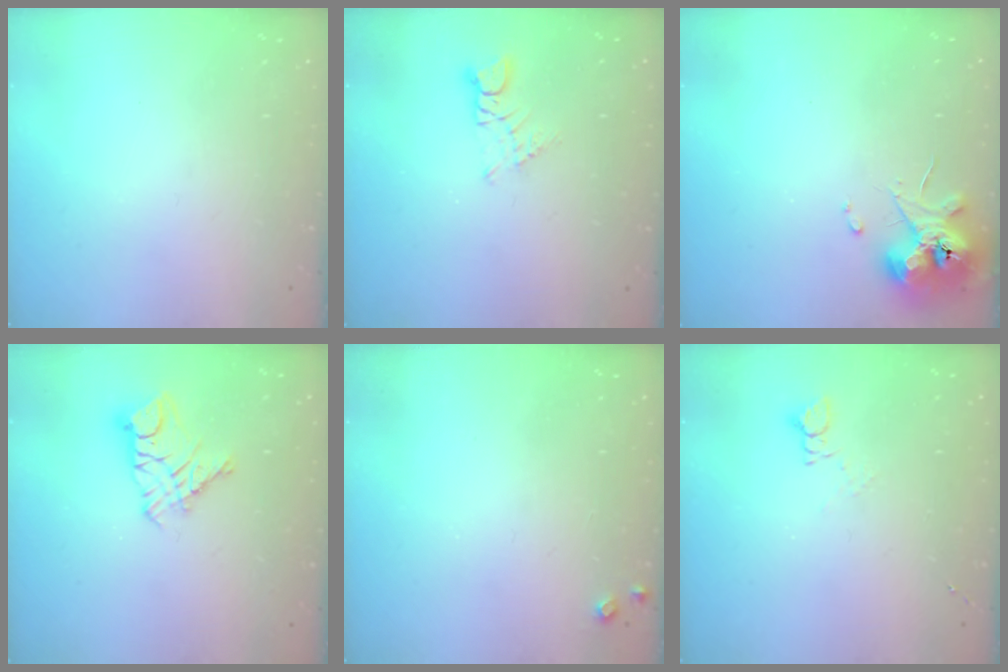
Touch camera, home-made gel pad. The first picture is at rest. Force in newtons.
{"total": 2.8, "press": 2.8, "slide": 0.3}
{"total": 10.8, "press": 10.7, "slide": 1.4}
{"total": 9.3, "press": 9.3, "slide": 0.7}
{"total": 4.1, "press": 4.1, "slide": 0.6}
{"total": 3.0, "press": 3.0, "slide": 0.4}